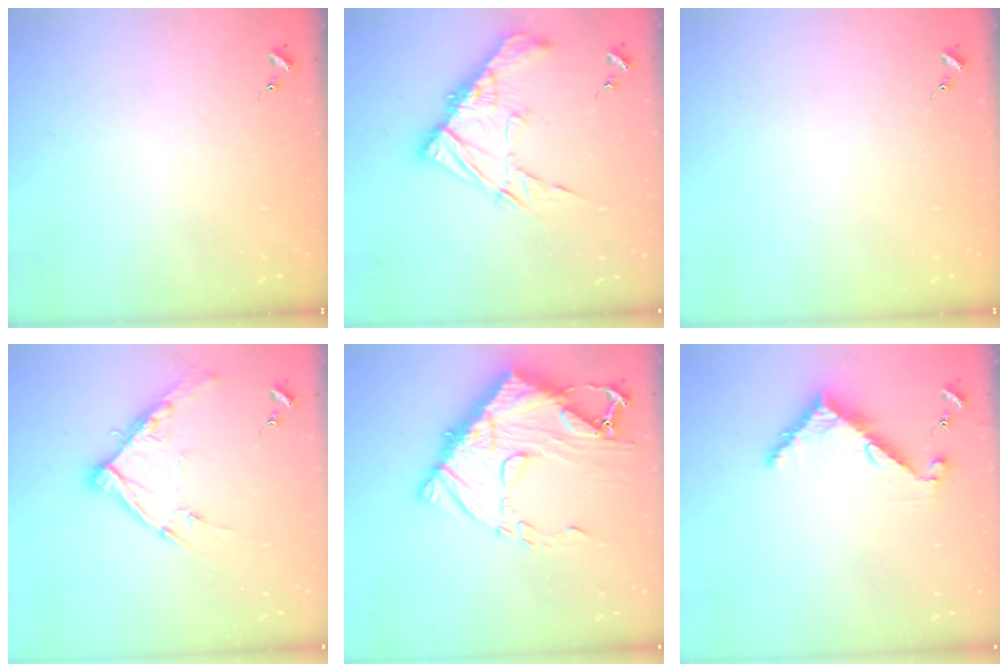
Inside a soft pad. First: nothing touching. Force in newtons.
{"total": 15.6, "press": 15.5, "slide": 1.4}
{"total": 0.0}
{"total": 12.4, "press": 12.3, "slide": 1.0}
{"total": 17.4, "press": 17.4, "slide": 1.6}
{"total": 7.3, "press": 7.3, "slide": 0.6}